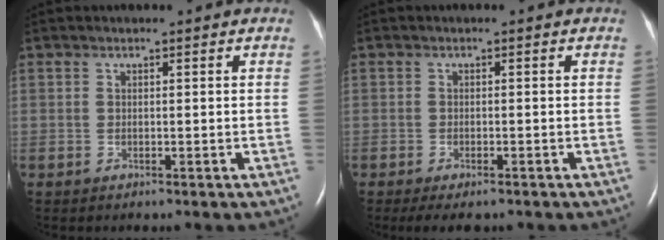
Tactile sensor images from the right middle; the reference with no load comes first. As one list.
[{"total": 3.8, "force": [-2.8, 1.2, 2.3], "torque": [-0.036, -0.010, -0.040]}]